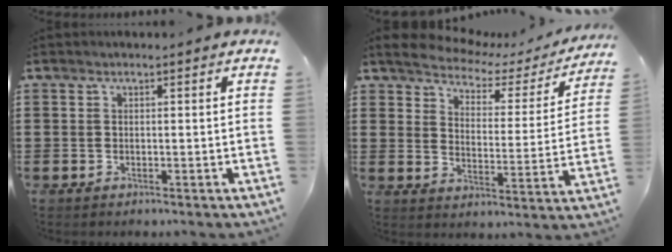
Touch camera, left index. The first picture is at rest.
{"total": 3.9, "force": [3.7, 1.0, 0.7], "torque": [-0.040, -0.028, 0.058]}